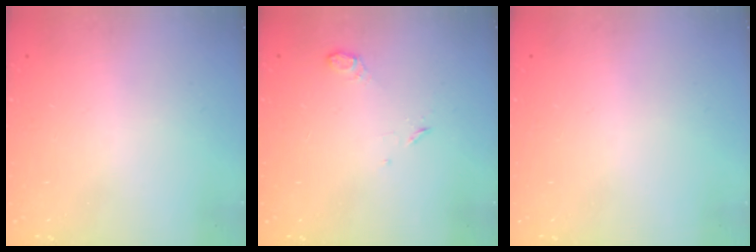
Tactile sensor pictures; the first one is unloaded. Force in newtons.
{"total": 4.0, "press": 4.0, "slide": 0.6}
{"total": 0.0}